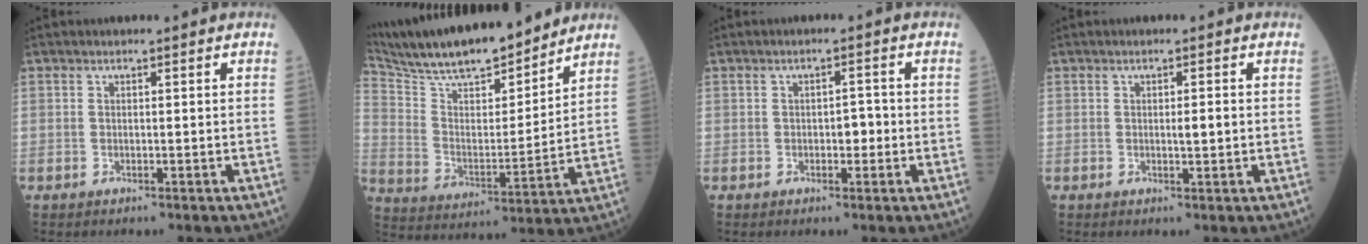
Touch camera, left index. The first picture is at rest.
{"total": 19.3, "force": [17.2, 2.9, 8.4], "torque": [-0.161, 0.005, 0.291]}
{"total": 2.1, "force": [-0.7, 1.1, 1.7], "torque": [-0.017, 0.002, -0.013]}
{"total": 1.5, "force": [-0.3, 0.2, 1.5], "torque": [-0.024, -0.004, -0.004]}